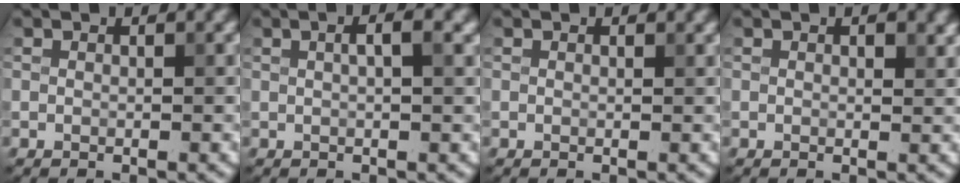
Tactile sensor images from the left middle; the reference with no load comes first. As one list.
[{"total": 2.2, "force": [0.7, 0.5, 2.0], "torque": [-0.024, -0.001, 0.010]}, {"total": 0.0}, {"total": 1.3, "force": [0.6, 0.6, 0.9], "torque": [-0.010, -0.002, 0.010]}]